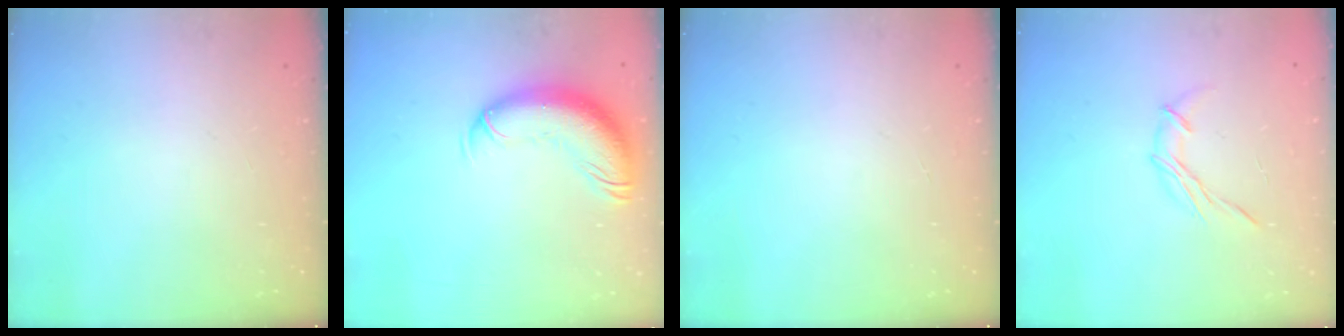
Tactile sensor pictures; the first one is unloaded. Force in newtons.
{"total": 13.2, "press": 12.8, "slide": 3.3}
{"total": 0.0}
{"total": 6.3, "press": 6.3, "slide": 0.3}